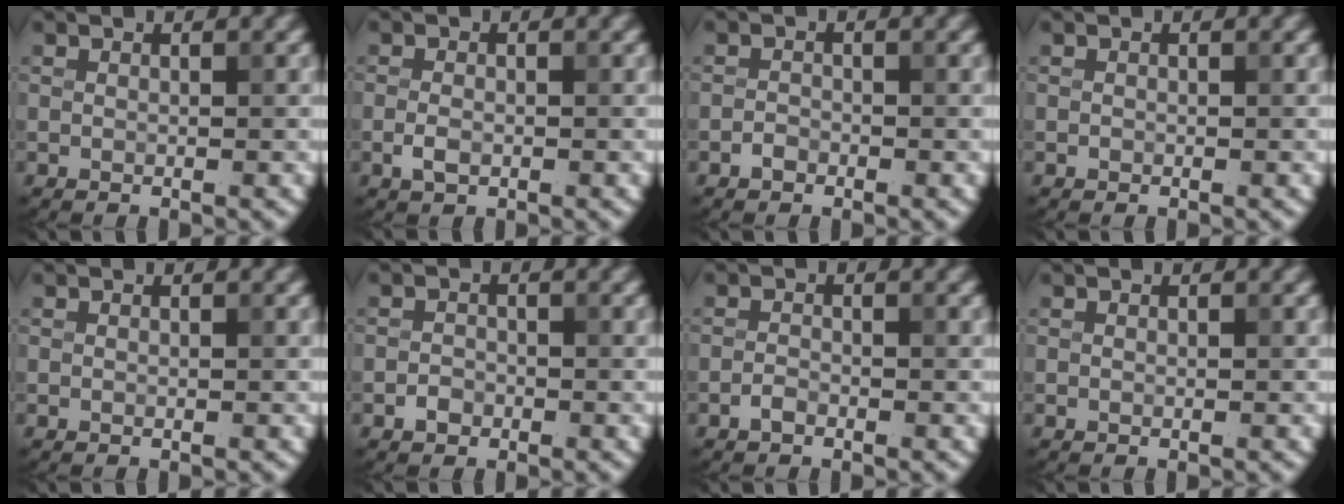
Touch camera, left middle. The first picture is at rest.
{"total": 1.6, "force": [-0.5, 0.9, 1.1], "torque": [-0.021, 0.000, -0.012]}
{"total": 0.9, "force": [-0.6, 0.6, 0.3], "torque": [-0.003, 0.001, -0.013]}
{"total": 0.0}
{"total": 0.0}
{"total": 1.2, "force": [-0.7, 0.9, 0.4], "torque": [-0.004, 0.002, -0.014]}
{"total": 1.0, "force": [-0.7, 0.4, 0.5], "torque": [-0.009, 0.002, -0.016]}
{"total": 0.0}